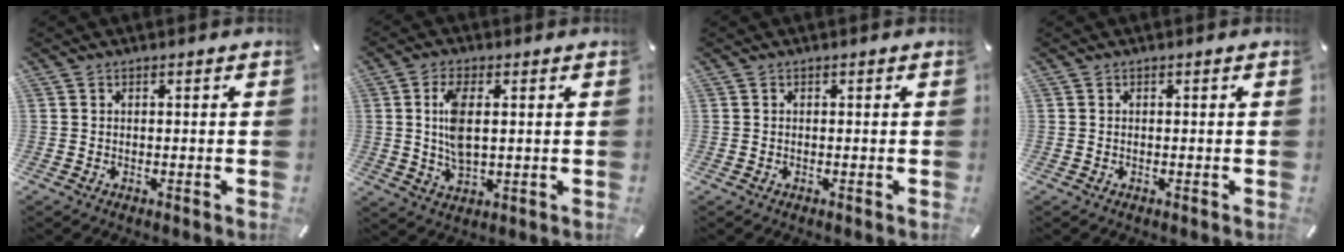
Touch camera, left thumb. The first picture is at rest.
{"total": 8.3, "force": [1.2, 4.0, 7.1], "torque": [-0.152, -0.001, 0.015]}
{"total": 0.0}
{"total": 0.0}